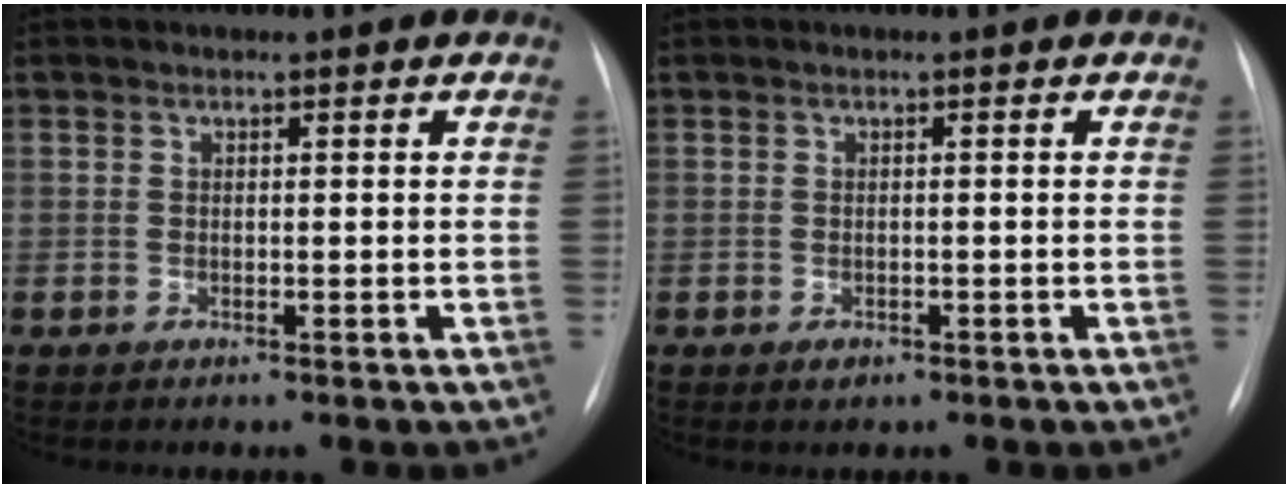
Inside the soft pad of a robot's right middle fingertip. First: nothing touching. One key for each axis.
{"total": 1.2, "fx": -0.7, "fy": 0.7, "fz": 0.6, "tx": -0.010, "ty": 0.001, "tz": -0.005}